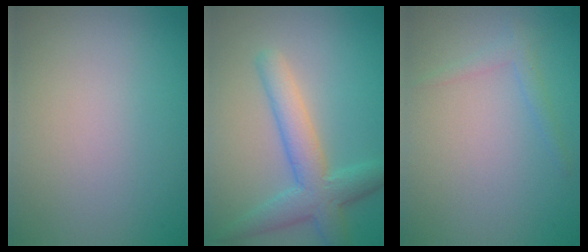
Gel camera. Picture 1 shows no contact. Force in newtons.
{"total": 5.1, "press": 5.1, "slide": 0.1}
{"total": 1.3, "press": 1.2, "slide": 0.1}